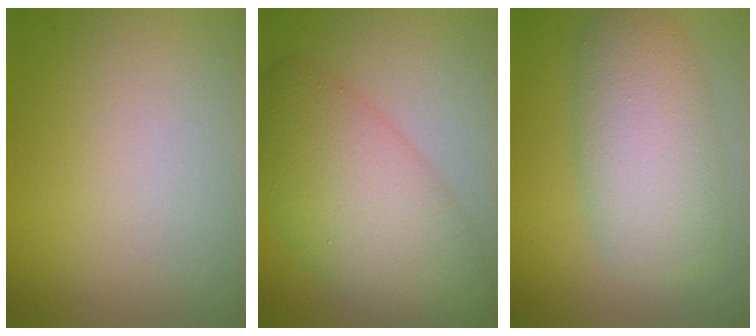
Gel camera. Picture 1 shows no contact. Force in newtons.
{"total": 8.8, "press": 8.8, "slide": 0.2}
{"total": 6.4, "press": 6.4, "slide": 0.2}